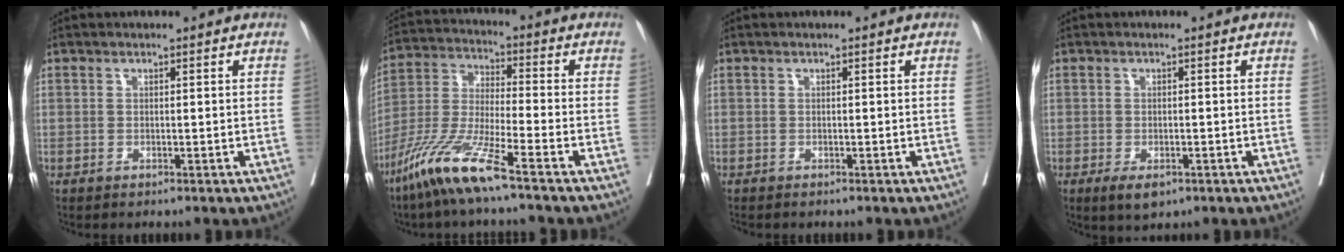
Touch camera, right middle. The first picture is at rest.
{"total": 11.3, "force": [-7.6, -0.1, 8.3], "torque": [-0.178, -0.029, -0.158]}
{"total": 1.1, "force": [-1.1, 0.3, 0.3], "torque": [-0.008, -0.003, -0.016]}
{"total": 3.6, "force": [-2.0, 1.6, 2.5], "torque": [-0.042, -0.005, -0.027]}